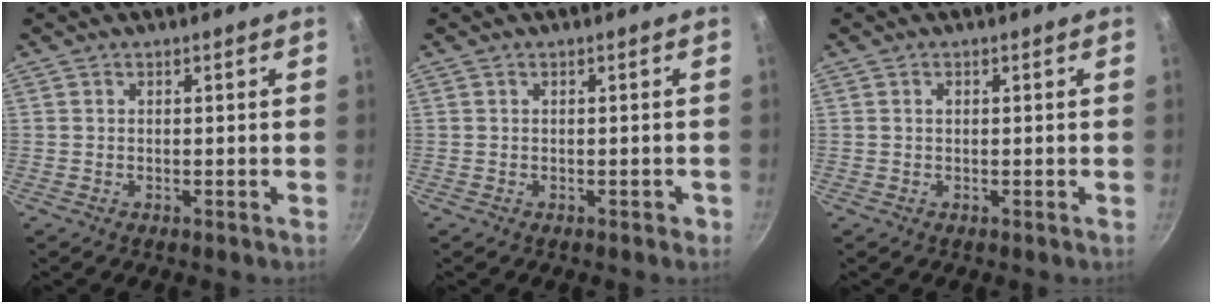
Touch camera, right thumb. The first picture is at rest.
{"total": 0.9, "force": [-0.4, 0.6, 0.5], "torque": [0.001, 0.008, -0.001]}
{"total": 0.6, "force": [0.2, 0.4, 0.4], "torque": [-0.007, 0.002, 0.003]}